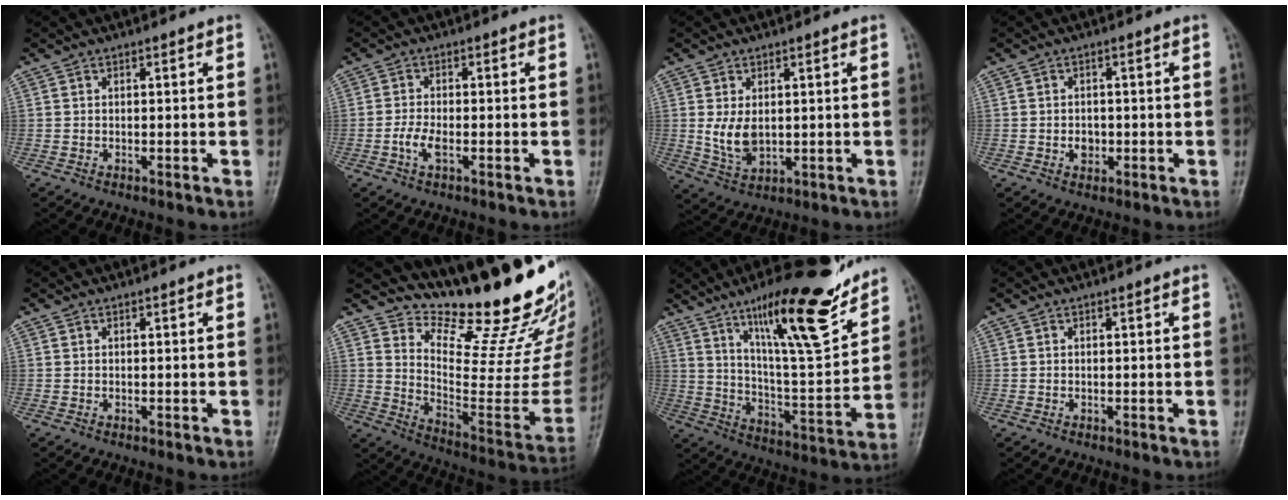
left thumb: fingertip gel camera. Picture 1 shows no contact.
{"total": 3.0, "force": [-0.9, 1.3, 2.6], "torque": [-0.059, 0.006, -0.018]}
{"total": 5.7, "force": [1.0, 3.6, 4.4], "torque": [-0.072, -0.015, 0.031]}
{"total": 2.2, "force": [-0.3, 1.9, 1.2], "torque": [-0.007, 0.003, -0.002]}
{"total": 0.0}
{"total": 25.1, "force": [20.5, 6.7, 12.8], "torque": [-0.145, -0.171, 0.290]}
{"total": 22.3, "force": [14.9, 4.7, 16.0], "torque": [-0.213, -0.080, 0.244]}
{"total": 0.0}